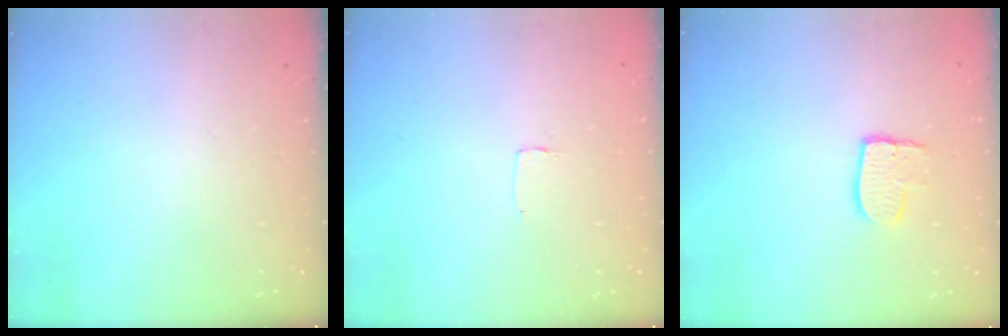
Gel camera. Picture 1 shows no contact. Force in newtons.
{"total": 2.6, "press": 2.6, "slide": 0.2}
{"total": 8.0, "press": 8.0, "slide": 0.7}